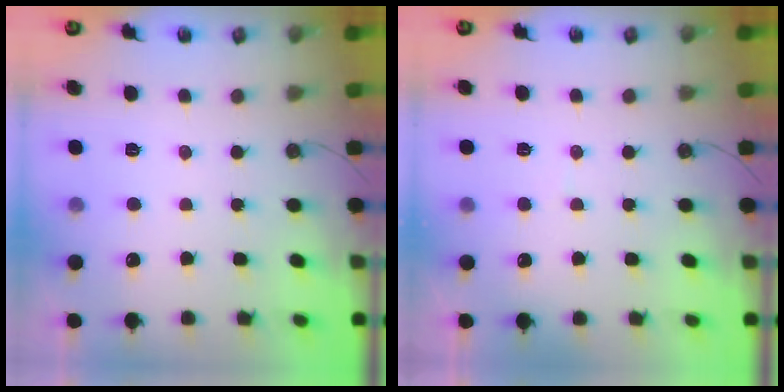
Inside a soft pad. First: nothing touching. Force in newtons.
{"total": 2.8, "press": 2.8, "slide": 0.3}